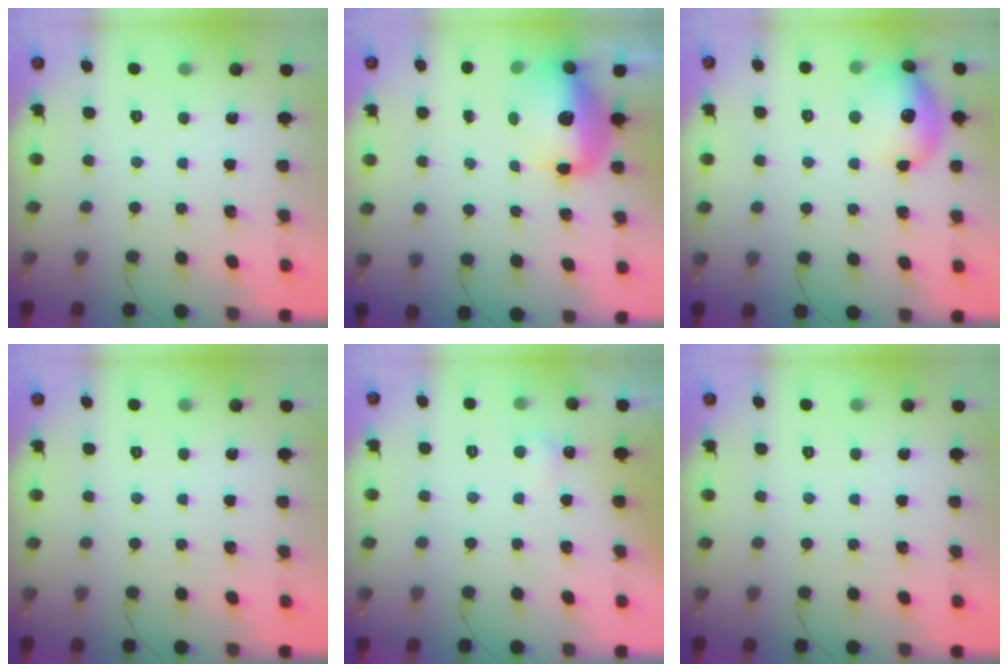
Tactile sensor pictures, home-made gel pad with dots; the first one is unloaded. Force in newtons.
{"total": 13.0, "press": 12.7, "slide": 2.9}
{"total": 13.4, "press": 13.4, "slide": 0.8}
{"total": 0.0}
{"total": 2.2, "press": 2.2, "slide": 0.4}
{"total": 0.0}